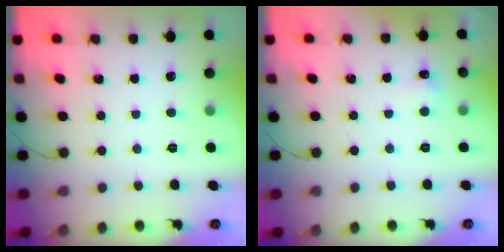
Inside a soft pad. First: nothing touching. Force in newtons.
{"total": 3.7, "press": 3.6, "slide": 0.8}